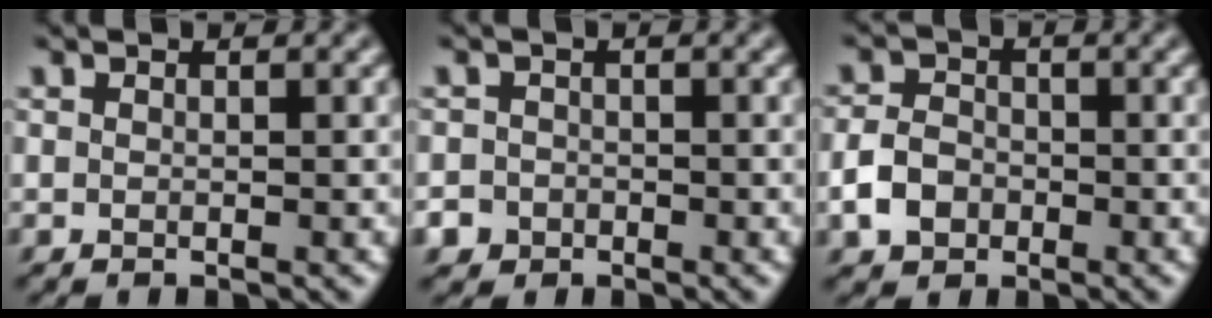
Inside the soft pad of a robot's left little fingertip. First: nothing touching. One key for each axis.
{"total": 3.4, "fx": -2.0, "fy": 2.7, "fz": 0.4, "tx": 0.009, "ty": -0.003, "tz": -0.042}
{"total": 3.2, "fx": -1.4, "fy": 2.4, "fz": 1.6, "tx": -0.032, "ty": 0.005, "tz": -0.032}